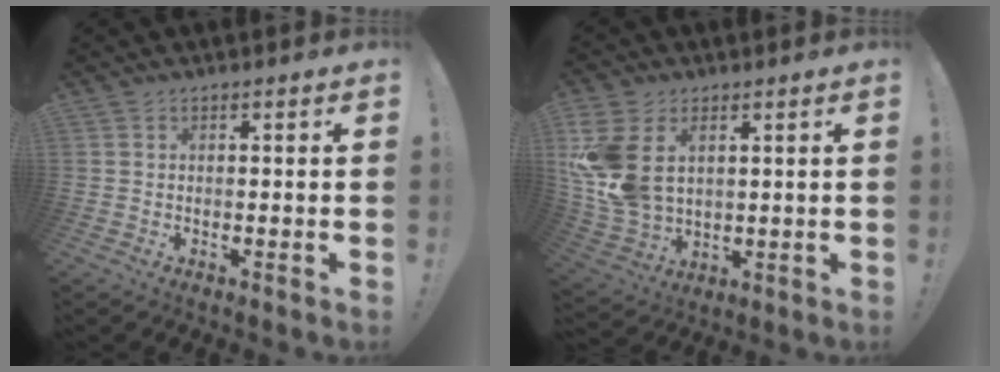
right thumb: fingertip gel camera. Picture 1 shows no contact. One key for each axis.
{"total": 13.7, "fx": 4.1, "fy": 9.4, "fz": 9.1, "tx": -0.192, "ty": -0.020, "tz": 0.081}